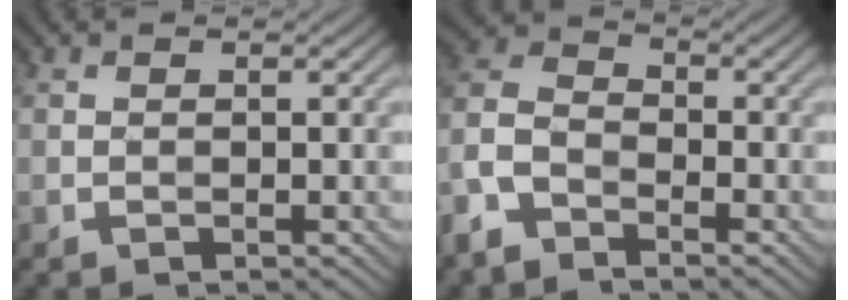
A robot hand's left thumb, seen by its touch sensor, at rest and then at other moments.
{"total": 6.7, "force": [-4.7, 3.4, 3.3], "torque": [-0.087, -0.001, -0.114]}